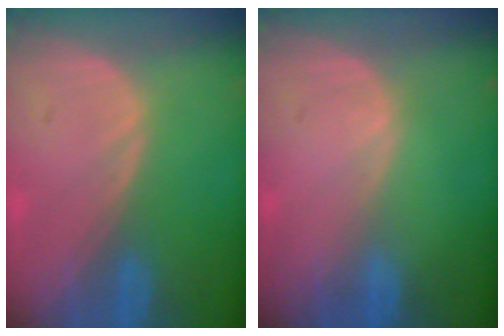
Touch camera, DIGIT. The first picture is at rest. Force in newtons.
{"total": 0.0}